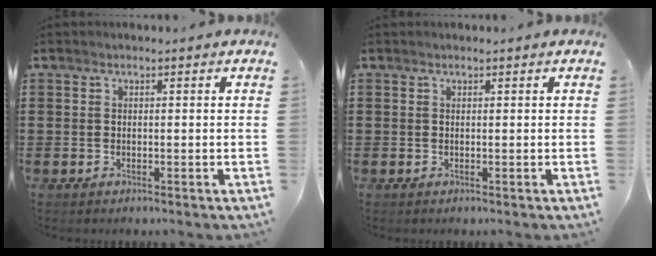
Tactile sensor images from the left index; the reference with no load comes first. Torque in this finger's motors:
{"motor_torque": [-0.87, 0.34, -0.33, -0.21]}